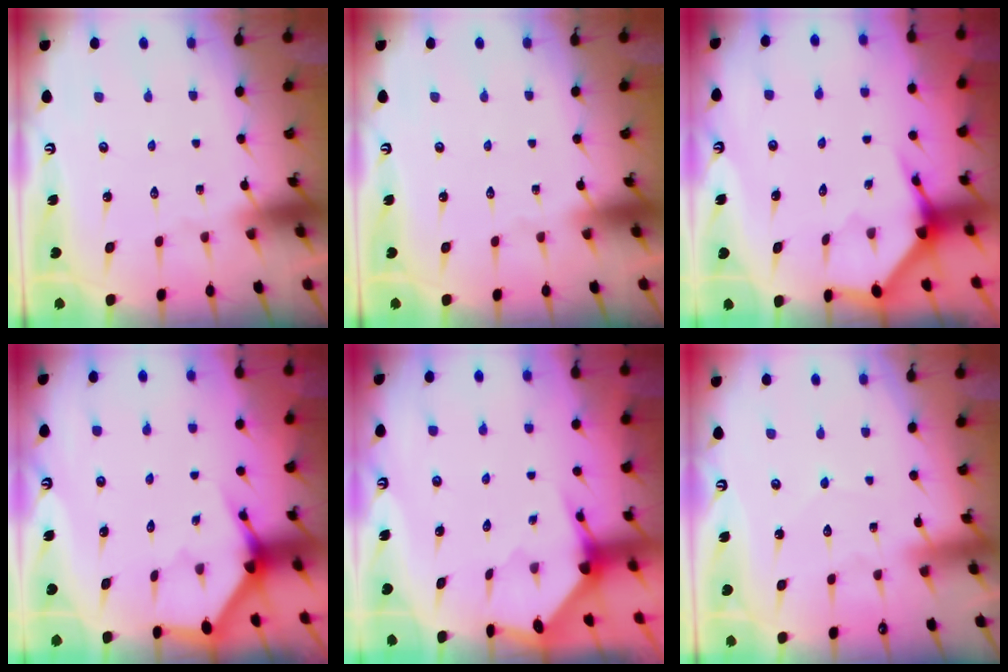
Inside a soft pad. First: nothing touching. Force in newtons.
{"total": 0.0}
{"total": 3.8, "press": 3.8, "slide": 0.1}
{"total": 3.4, "press": 3.4, "slide": 0.3}
{"total": 3.5, "press": 3.4, "slide": 0.3}
{"total": 2.6, "press": 2.6, "slide": 0.3}